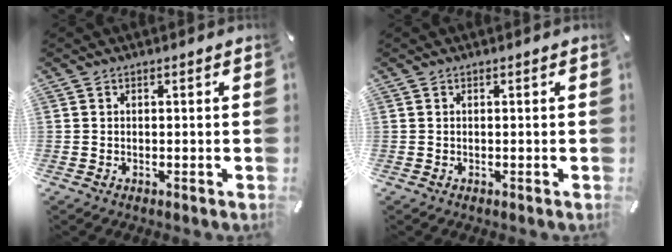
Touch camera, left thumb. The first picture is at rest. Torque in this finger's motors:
{"motor_torque": [0.00, 0.00, 0.00, 0.00, 0.00]}